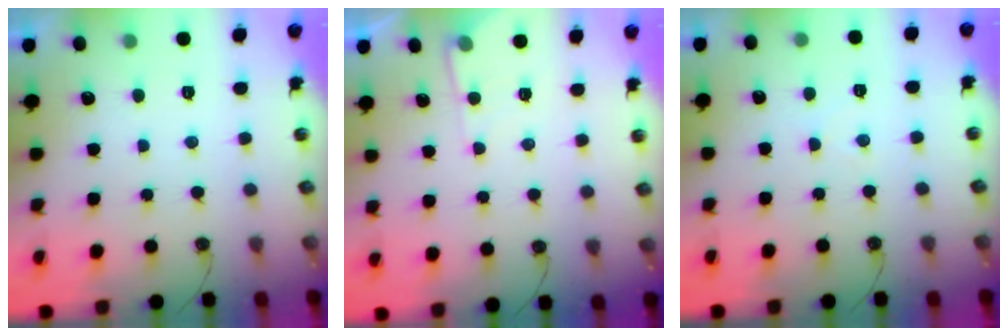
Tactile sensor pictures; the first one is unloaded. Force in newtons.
{"total": 4.7, "press": 4.7, "slide": 0.4}
{"total": 2.5, "press": 2.5, "slide": 0.4}